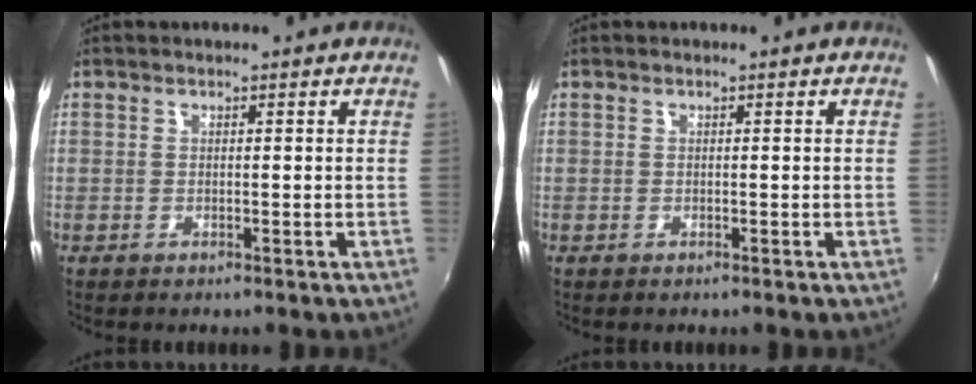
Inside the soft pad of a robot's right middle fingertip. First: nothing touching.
{"total": 0.0}